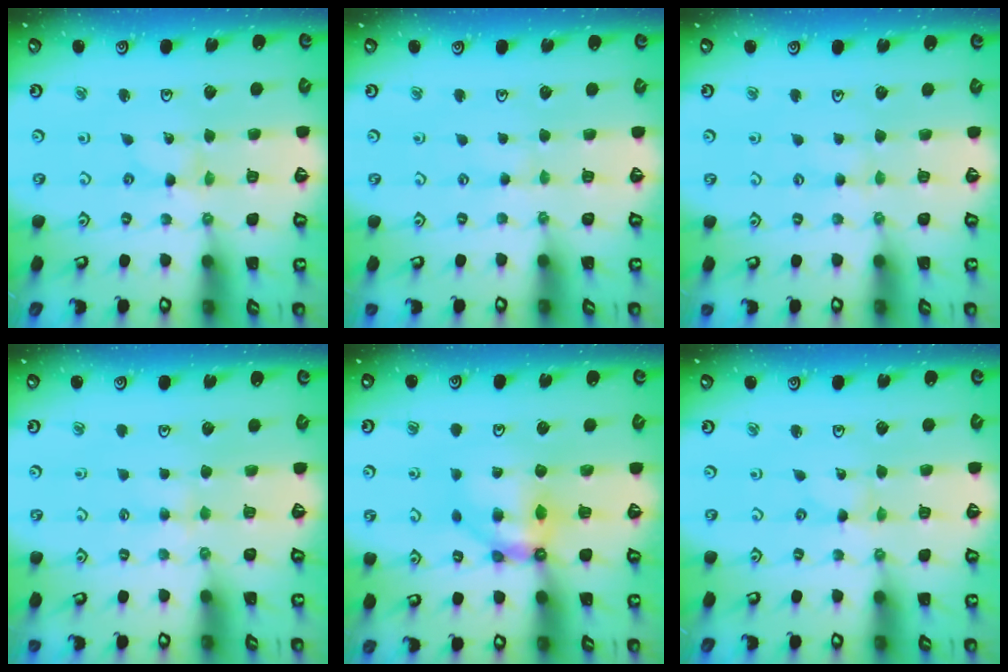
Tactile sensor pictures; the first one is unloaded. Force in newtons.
{"total": 1.3, "press": 1.2, "slide": 0.3}
{"total": 1.8, "press": 1.8, "slide": 0.3}
{"total": 3.0, "press": 3.0, "slide": 0.5}
{"total": 7.0, "press": 7.0, "slide": 0.8}
{"total": 0.0}